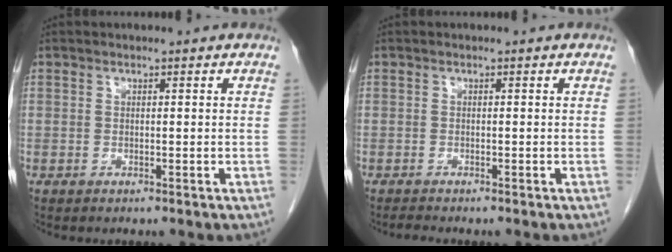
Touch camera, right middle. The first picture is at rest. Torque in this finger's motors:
{"motor_torque": [0.31, -0.14, -0.04, -0.01]}